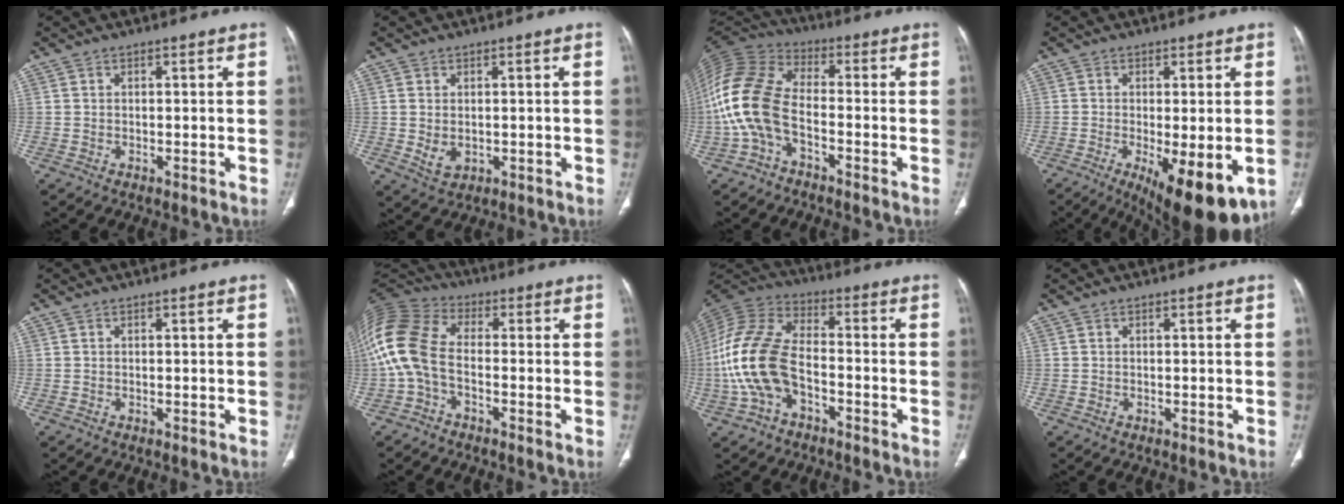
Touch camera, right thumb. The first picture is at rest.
{"total": 3.2, "force": [-0.2, 2.3, 2.3], "torque": [-0.036, -0.009, 0.007]}
{"total": 14.2, "force": [-3.8, 8.2, 11.0], "torque": [-0.243, 0.043, -0.082]}
{"total": 13.6, "force": [-4.9, 4.6, 11.9], "torque": [-0.150, -0.020, -0.061]}
{"total": 0.0}
{"total": 14.1, "force": [-2.0, 8.9, 10.7], "torque": [-0.234, 0.033, -0.048]}
{"total": 16.4, "force": [-4.4, 9.7, 12.5], "torque": [-0.268, 0.033, -0.087]}
{"total": 0.0}